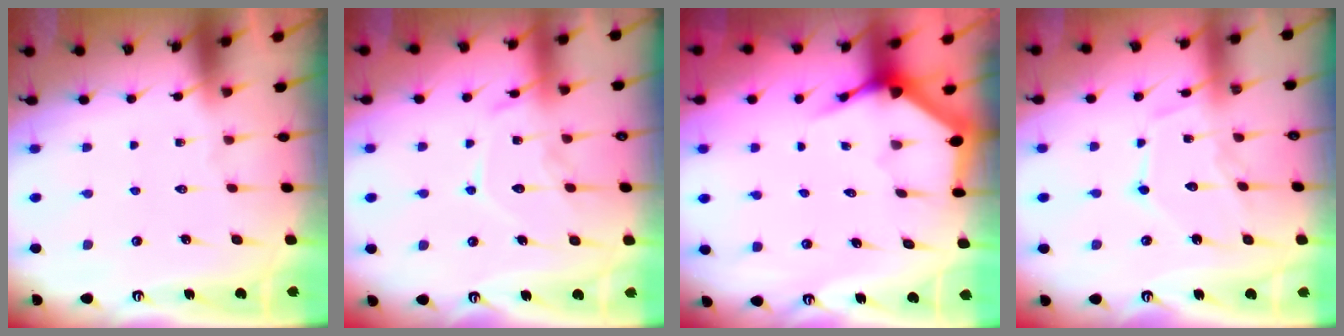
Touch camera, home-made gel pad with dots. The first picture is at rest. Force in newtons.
{"total": 12.7, "press": 12.7, "slide": 1.0}
{"total": 3.7, "press": 3.7, "slide": 0.4}
{"total": 11.9, "press": 11.9, "slide": 0.7}